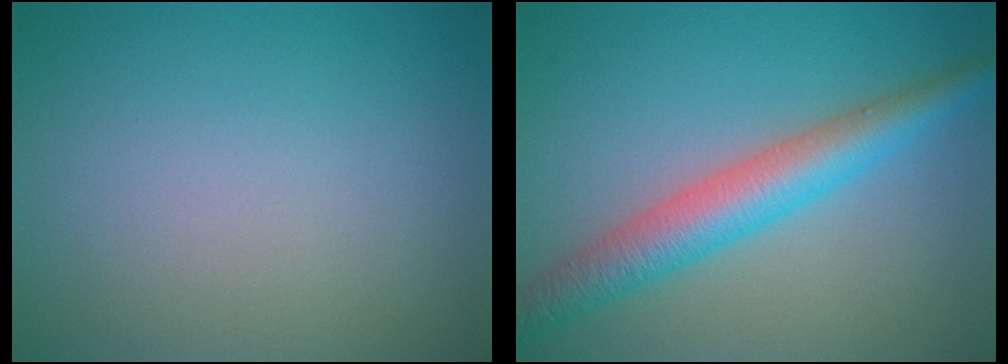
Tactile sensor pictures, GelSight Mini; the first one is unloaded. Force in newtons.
{"total": 5.3, "press": 5.3, "slide": 0.0}